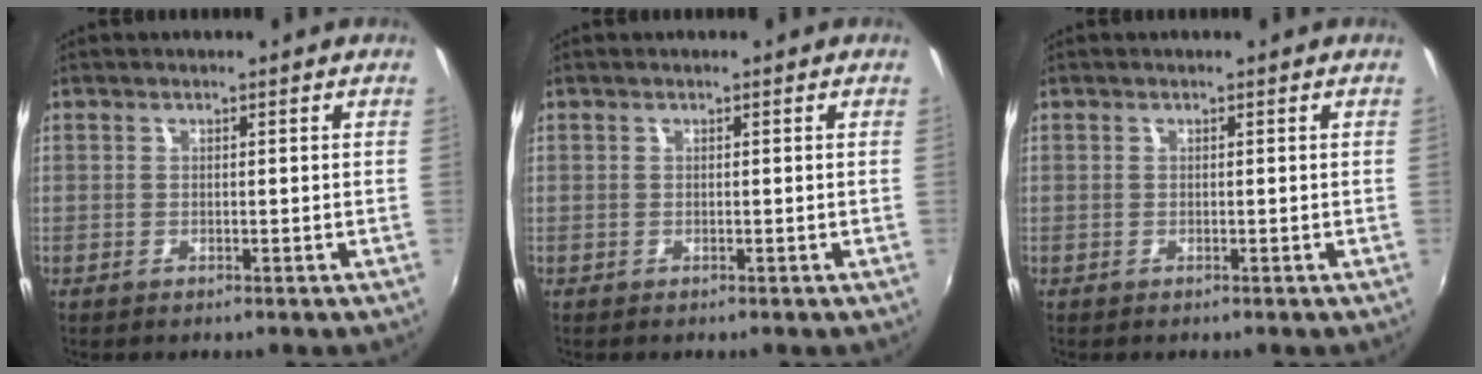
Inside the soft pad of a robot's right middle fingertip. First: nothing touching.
{"total": 0.0}
{"total": 0.0}